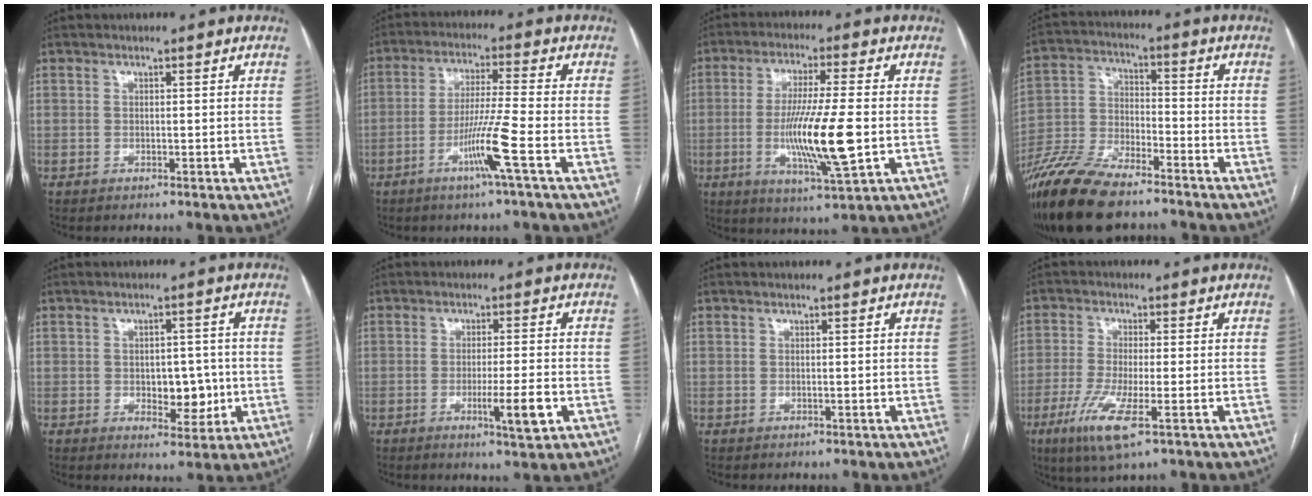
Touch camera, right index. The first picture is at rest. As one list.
[{"total": 7.9, "force": [-3.6, -1.6, 6.8], "torque": [-0.129, -0.011, -0.072]}, {"total": 12.5, "force": [-2.0, 0.5, 12.4], "torque": [-0.234, -0.020, -0.035]}, {"total": 13.8, "force": [-10.9, 4.1, 7.3], "torque": [-0.150, -0.009, -0.205]}, {"total": 5.3, "force": [-0.7, 3.1, 4.2], "torque": [-0.049, 0.002, 0.000]}, {"total": 5.4, "force": [-1.9, -0.1, 5.0], "torque": [-0.078, -0.011, -0.027]}, {"total": 0.0}, {"total": 7.6, "force": [-3.5, 1.2, 6.6], "torque": [-0.142, -0.020, -0.065]}]